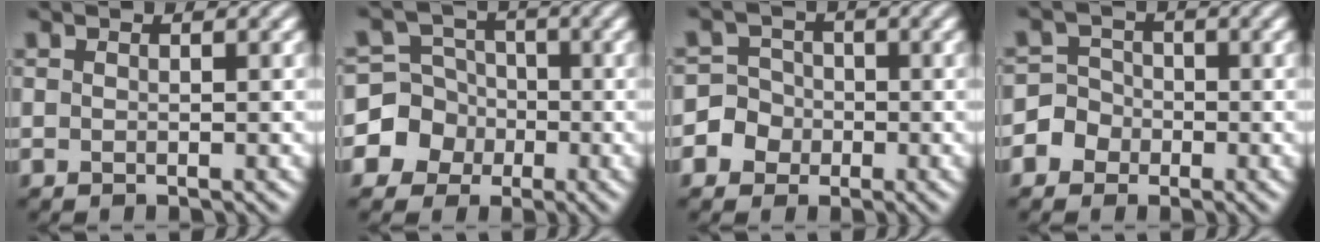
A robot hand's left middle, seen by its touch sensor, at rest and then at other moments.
{"total": 5.3, "force": [-1.6, 5.0, 0.3], "torque": [0.010, 0.017, -0.056]}
{"total": 3.4, "force": [-1.2, 3.2, 0.1], "torque": [0.021, 0.013, -0.033]}
{"total": 3.1, "force": [-1.4, 2.7, 0.1], "torque": [0.016, 0.011, -0.036]}